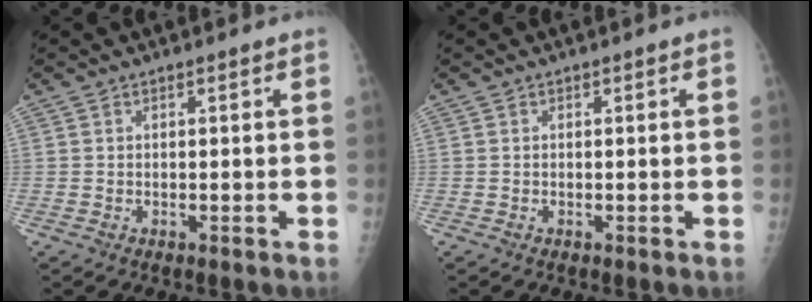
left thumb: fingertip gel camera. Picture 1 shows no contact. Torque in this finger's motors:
{"motor_torque": [0.10, -0.08, -0.01, -0.04, 0.00]}